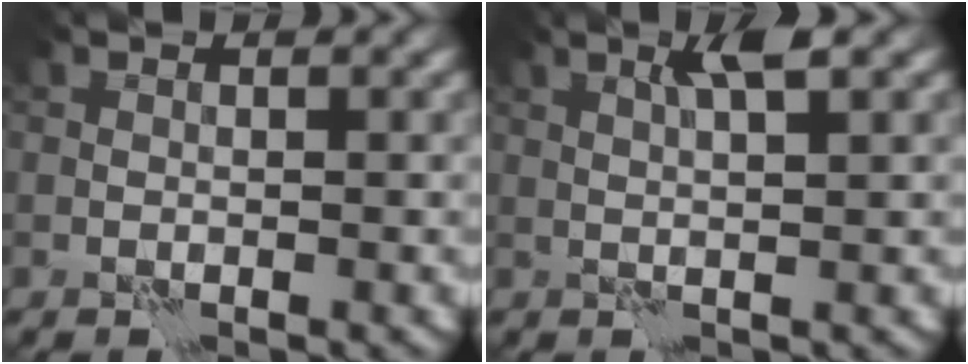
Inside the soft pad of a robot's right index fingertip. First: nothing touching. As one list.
[{"total": 2.8, "force": [1.4, 0.1, 2.4], "torque": [-0.046, 0.007, 0.023]}]